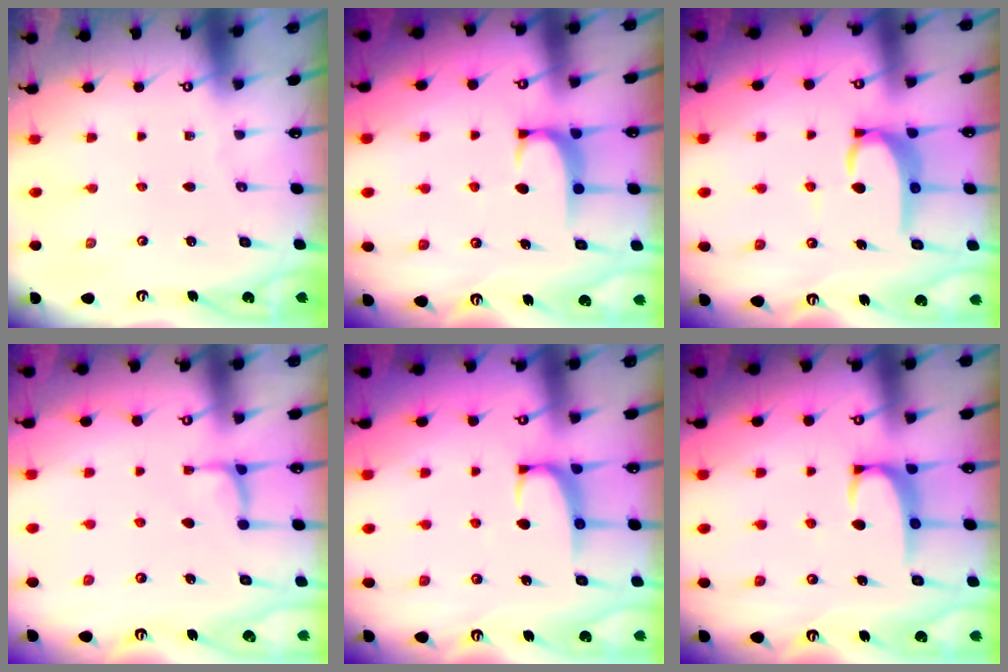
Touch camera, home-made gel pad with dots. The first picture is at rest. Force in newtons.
{"total": 1.8, "press": 1.8, "slide": 0.4}
{"total": 5.6, "press": 5.6, "slide": 0.3}
{"total": 1.2, "press": 1.0, "slide": 0.7}
{"total": 2.9, "press": 2.8, "slide": 1.0}
{"total": 2.2, "press": 2.1, "slide": 0.6}